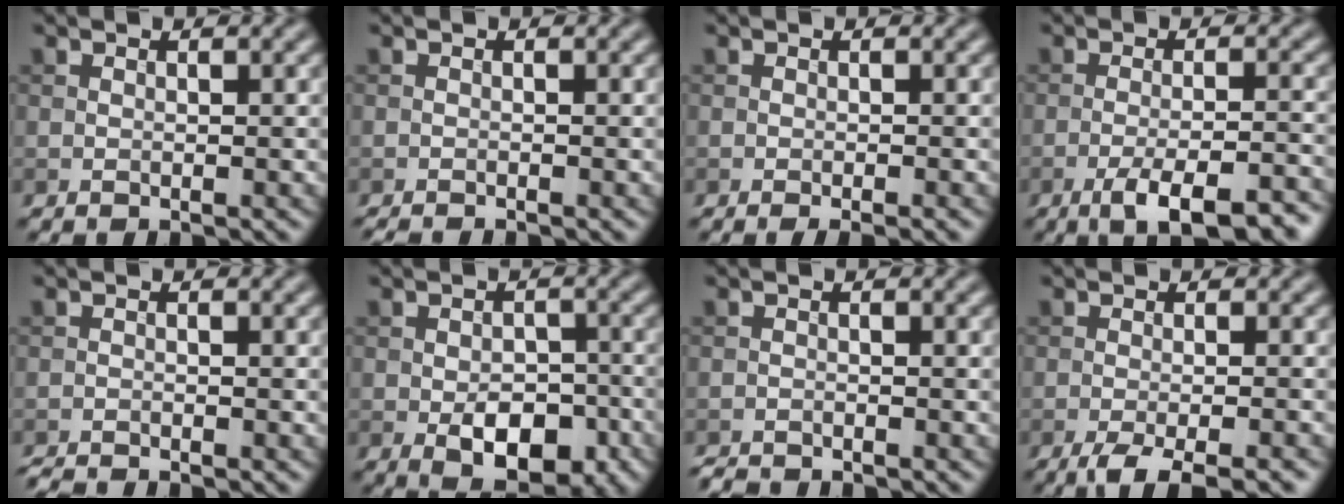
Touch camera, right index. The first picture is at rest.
{"total": 1.2, "force": [-1.1, 0.1, 0.6], "torque": [-0.006, 0.000, -0.020]}
{"total": 2.0, "force": [-1.0, 0.4, 1.6], "torque": [-0.017, -0.002, -0.017]}
{"total": 7.6, "force": [-4.7, 1.9, 5.6], "torque": [-0.083, -0.005, -0.070]}
{"total": 1.7, "force": [-1.6, 0.0, 0.5], "torque": [-0.015, -0.005, -0.034]}
{"total": 6.0, "force": [-2.3, 3.4, 4.4], "torque": [-0.062, -0.006, -0.035]}
{"total": 1.8, "force": [-1.8, 0.1, 0.2], "torque": [-0.002, -0.007, -0.035]}
{"total": 5.0, "force": [-3.3, 1.0, 3.6], "torque": [-0.048, -0.003, -0.057]}